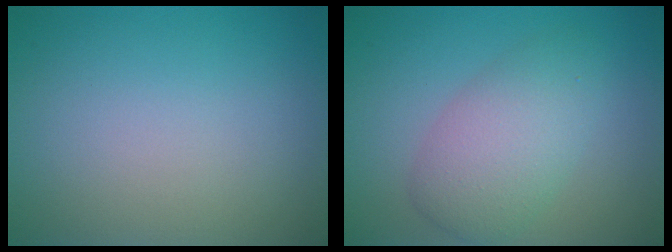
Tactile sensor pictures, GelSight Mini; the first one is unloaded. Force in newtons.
{"total": 4.6, "press": 4.6, "slide": 0.1}